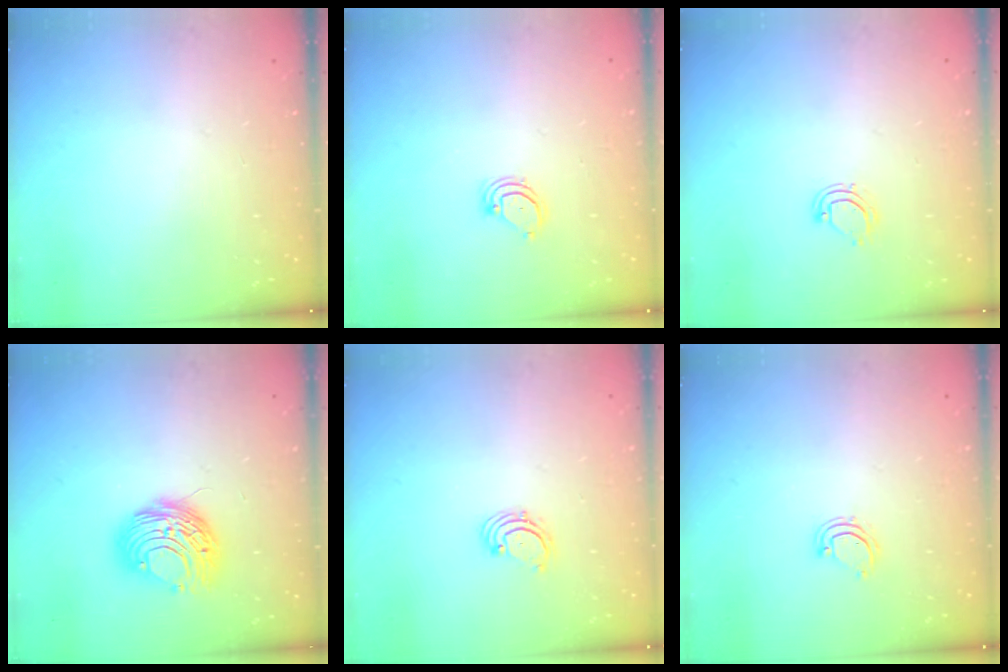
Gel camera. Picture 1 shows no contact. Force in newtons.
{"total": 3.2, "press": 3.2, "slide": 0.2}
{"total": 5.2, "press": 5.2, "slide": 0.4}
{"total": 9.9, "press": 9.9, "slide": 0.4}
{"total": 1.6, "press": 1.6, "slide": 0.2}
{"total": 3.9, "press": 3.9, "slide": 0.3}